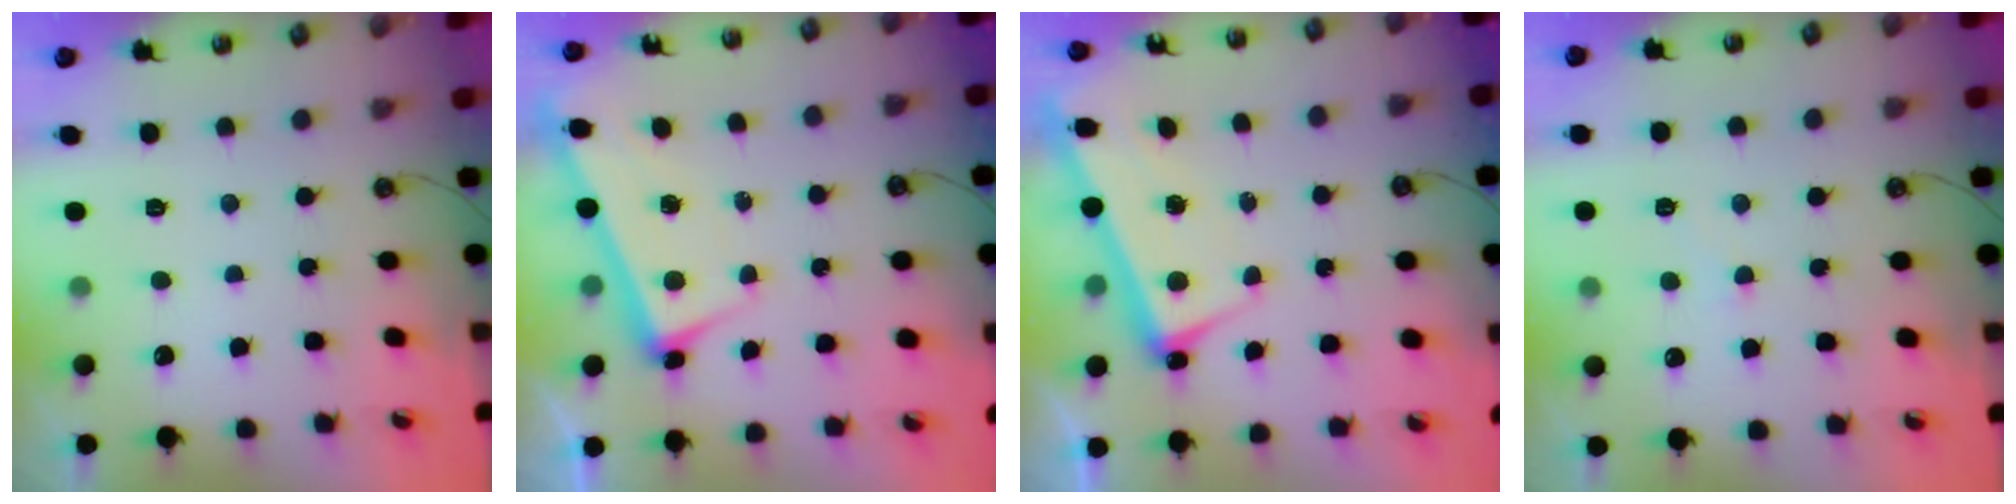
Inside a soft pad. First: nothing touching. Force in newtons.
{"total": 2.9, "press": 2.8, "slide": 0.6}
{"total": 3.3, "press": 3.2, "slide": 0.9}
{"total": 3.0, "press": 2.8, "slide": 0.8}